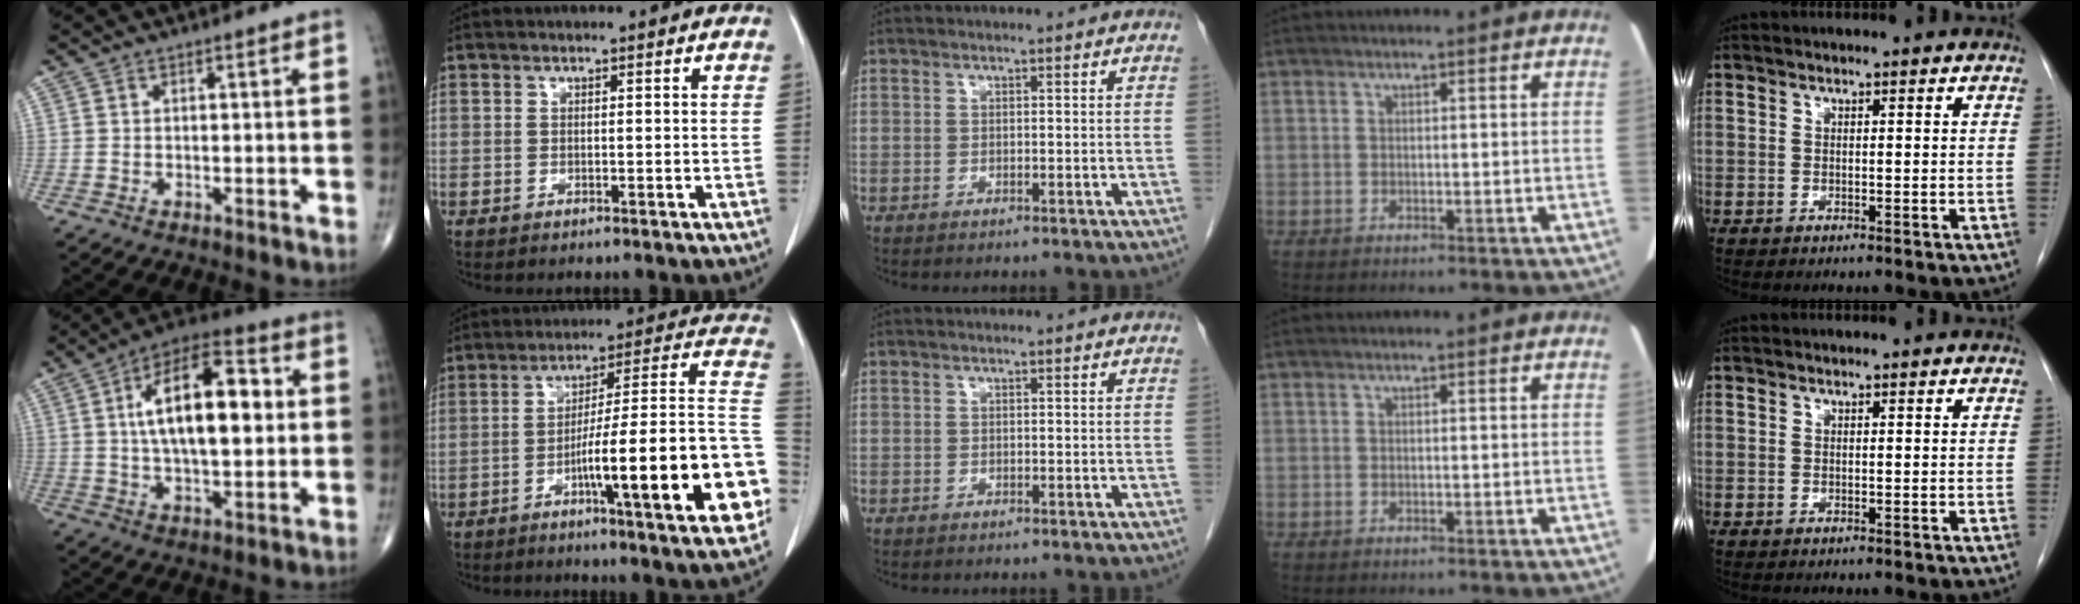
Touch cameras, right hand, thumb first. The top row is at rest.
{"thumb": {"total": 19.4, "force": [2.9, 8.7, 17.1], "torque": [-0.265, 0.017, 0.041]}, "index": {"total": 22.6, "force": [-7.3, 1.2, 21.4], "torque": [-0.231, 0.015, -0.105]}}